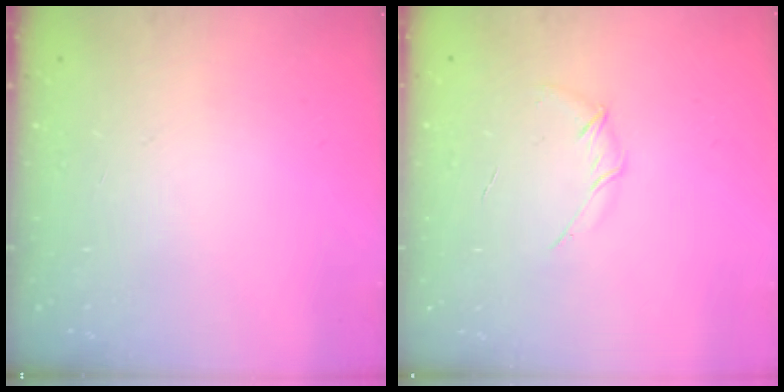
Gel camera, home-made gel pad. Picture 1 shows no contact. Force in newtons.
{"total": 4.5, "press": 4.3, "slide": 1.3}